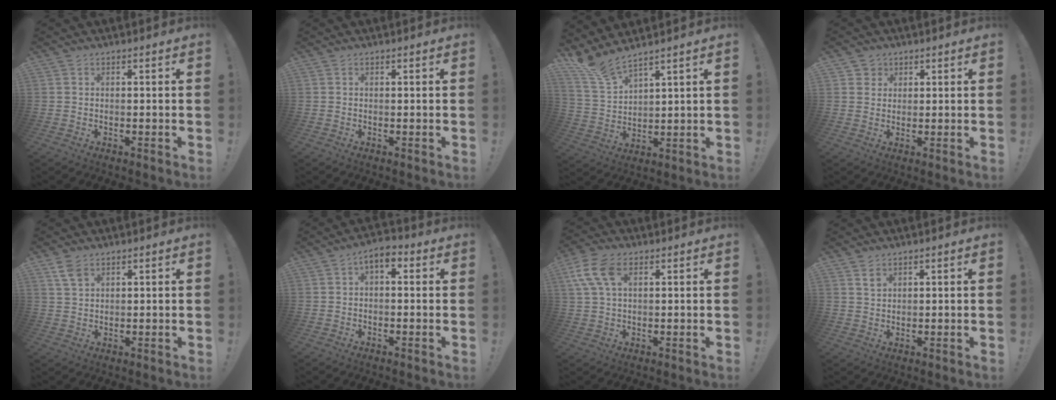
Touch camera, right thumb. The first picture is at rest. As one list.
[{"total": 0.0}, {"total": 8.5, "force": [7.7, 1.4, 3.2], "torque": [-0.074, -0.051, 0.148]}, {"total": 3.2, "force": [1.5, 2.7, 0.3], "torque": [-0.002, -0.005, 0.027]}, {"total": 4.5, "force": [2.7, 2.4, 2.7], "torque": [-0.041, -0.012, 0.051]}, {"total": 3.9, "force": [0.5, 2.2, 3.2], "torque": [-0.043, 0.001, 0.005]}, {"total": 10.1, "force": [3.7, 5.8, 7.4], "torque": [-0.154, -0.001, 0.071]}, {"total": 2.3, "force": [1.6, 1.3, 0.9], "torque": [0.004, -0.014, 0.026]}]